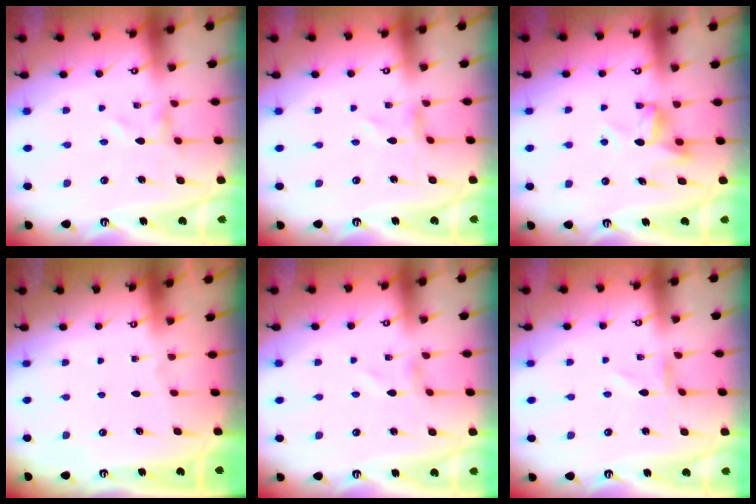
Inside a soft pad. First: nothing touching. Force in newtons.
{"total": 0.0}
{"total": 9.2, "press": 9.2, "slide": 0.6}
{"total": 0.0}
{"total": 1.2, "press": 1.2, "slide": 0.1}
{"total": 0.9, "press": 0.8, "slide": 0.1}